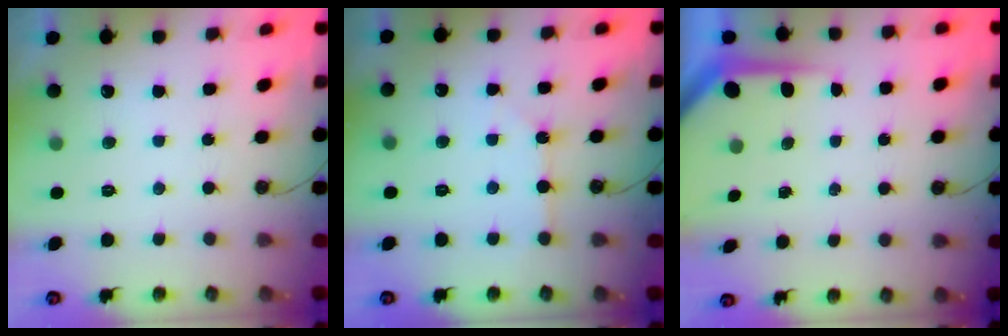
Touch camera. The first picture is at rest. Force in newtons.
{"total": 2.6, "press": 2.5, "slide": 0.4}
{"total": 4.6, "press": 4.6, "slide": 0.4}